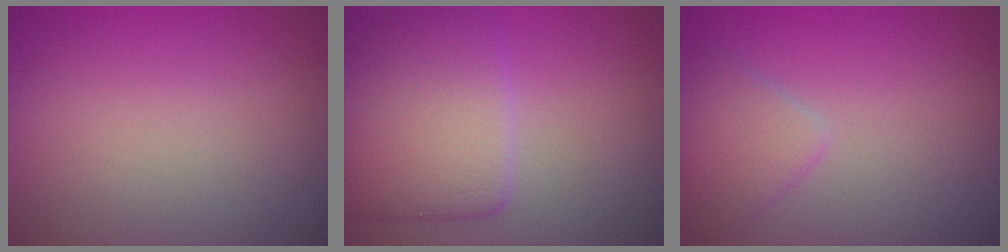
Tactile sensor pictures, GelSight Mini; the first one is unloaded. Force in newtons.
{"total": 6.2, "press": 6.2, "slide": 0.1}
{"total": 2.3, "press": 2.2, "slide": 0.2}